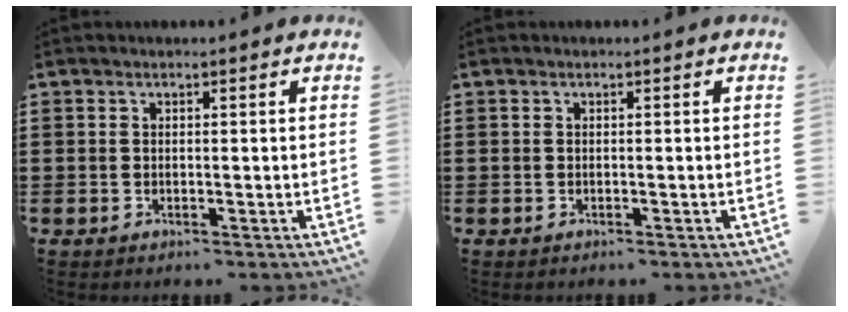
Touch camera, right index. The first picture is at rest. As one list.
[{"total": 0.0}]